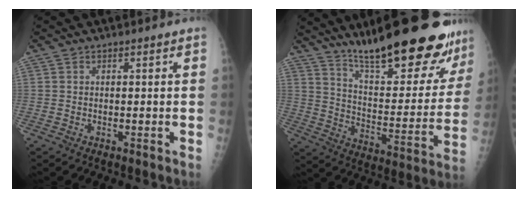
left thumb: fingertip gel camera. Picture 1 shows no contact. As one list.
[{"total": 27.9, "force": [20.6, 6.5, 17.6], "torque": [-0.219, -0.100, 0.306]}]